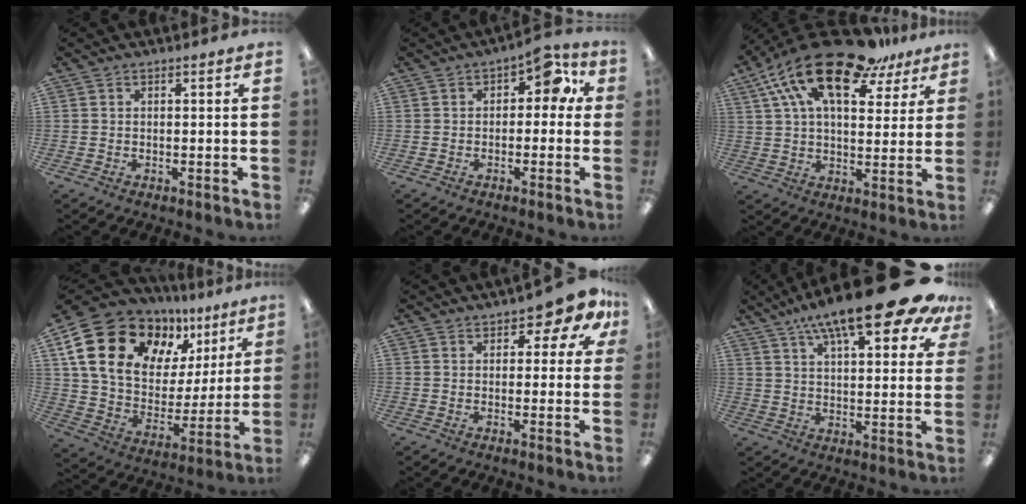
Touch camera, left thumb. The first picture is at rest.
{"total": 6.2, "force": [1.8, 3.9, 4.4], "torque": [-0.058, -0.006, 0.026]}
{"total": 20.6, "force": [13.2, 8.7, 13.2], "torque": [-0.252, -0.073, 0.227]}
{"total": 20.3, "force": [11.1, 13.4, 10.5], "torque": [-0.186, -0.056, 0.210]}
{"total": 5.5, "force": [3.5, 2.6, 3.3], "torque": [-0.040, -0.014, 0.059]}
{"total": 19.6, "force": [13.3, 5.1, 13.5], "torque": [-0.213, -0.076, 0.214]}